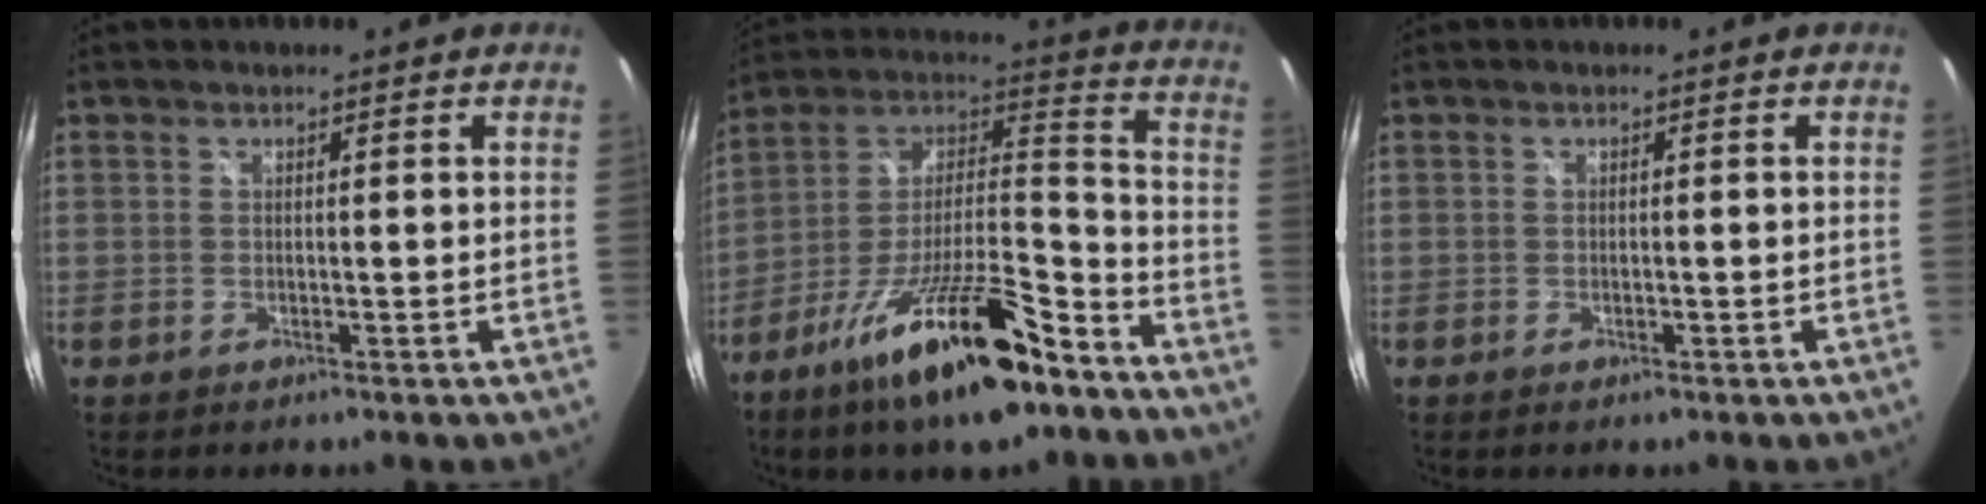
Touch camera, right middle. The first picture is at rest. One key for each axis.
{"total": 21.8, "fx": -13.9, "fy": 5.8, "fz": 15.7, "tx": -0.276, "ty": -0.006, "tz": -0.233}
{"total": 0.7, "fx": -0.5, "fy": 0.4, "fz": 0.3, "tx": -0.006, "ty": -0.004, "tz": -0.011}